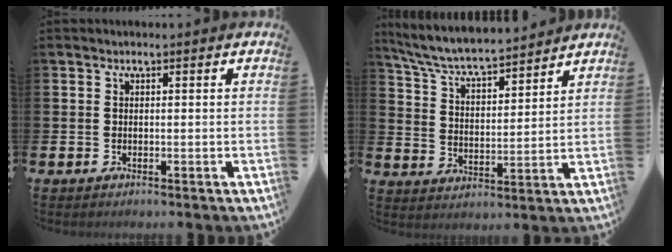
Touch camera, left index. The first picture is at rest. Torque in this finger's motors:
{"motor_torque": [0.30, -0.47, 0.81, 0.21]}